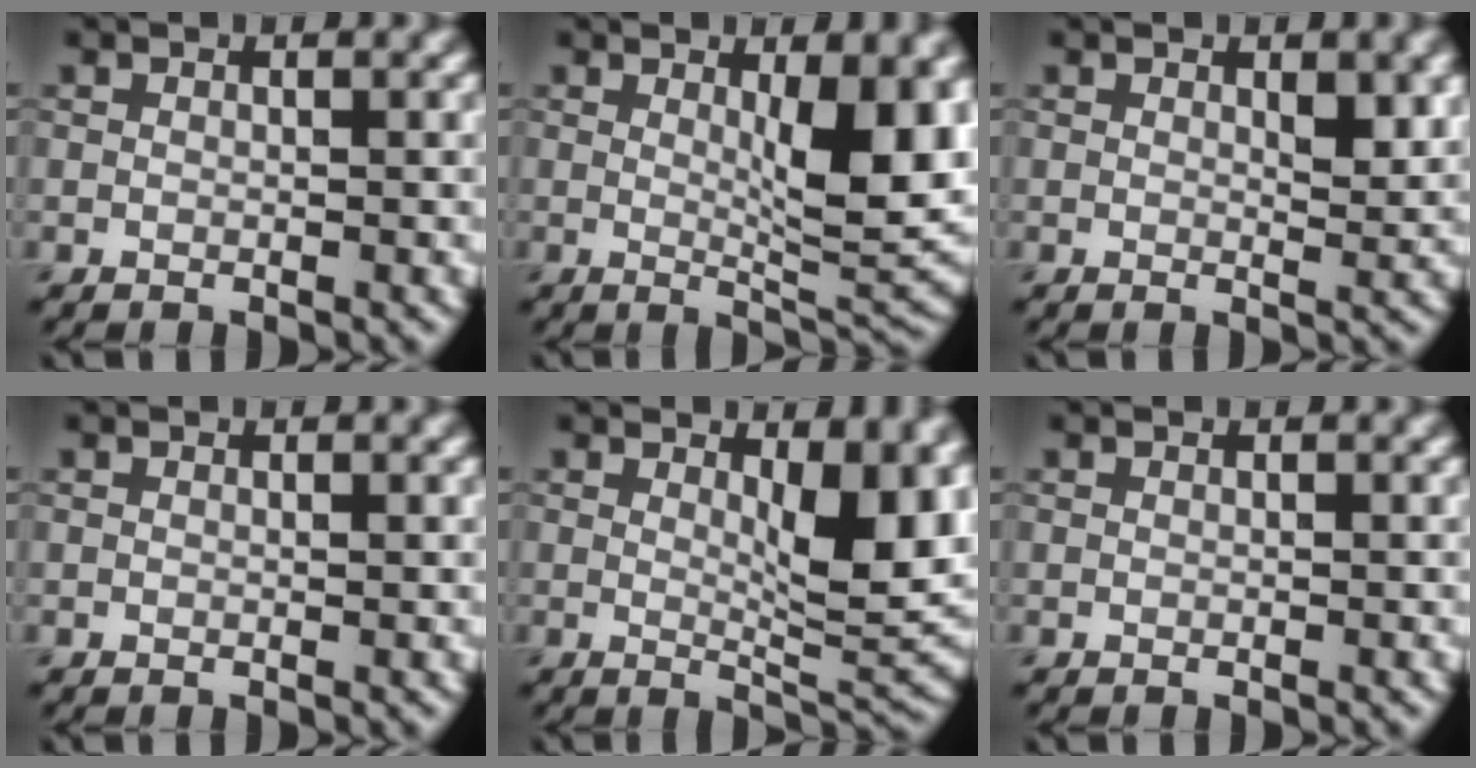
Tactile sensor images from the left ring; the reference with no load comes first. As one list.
[{"total": 7.7, "force": [1.3, 2.0, 7.3], "torque": [-0.101, -0.013, 0.029]}, {"total": 2.1, "force": [0.8, 0.7, 1.8], "torque": [-0.021, -0.006, 0.015]}, {"total": 0.0}, {"total": 6.9, "force": [1.6, 2.2, 6.3], "torque": [-0.085, -0.012, 0.032]}, {"total": 0.0}]